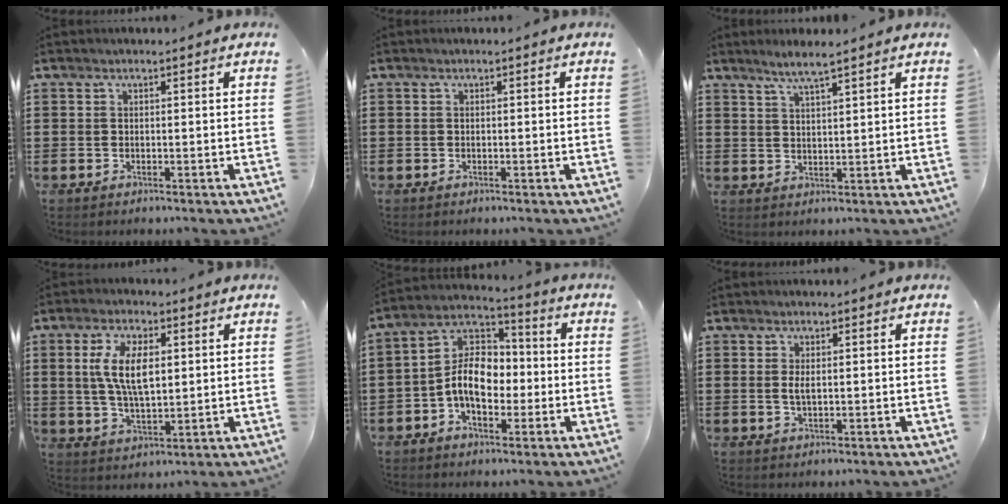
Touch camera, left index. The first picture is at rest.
{"total": 0.0}
{"total": 3.5, "force": [2.9, -0.1, 2.0], "torque": [-0.047, 0.000, 0.051]}
{"total": 8.4, "force": [2.0, 3.5, 7.3], "torque": [-0.153, 0.009, 0.032]}
{"total": 9.0, "force": [-1.7, 5.8, 6.7], "torque": [-0.154, 0.010, -0.038]}
{"total": 1.6, "force": [0.3, 0.4, 1.5], "torque": [-0.031, 0.001, 0.004]}